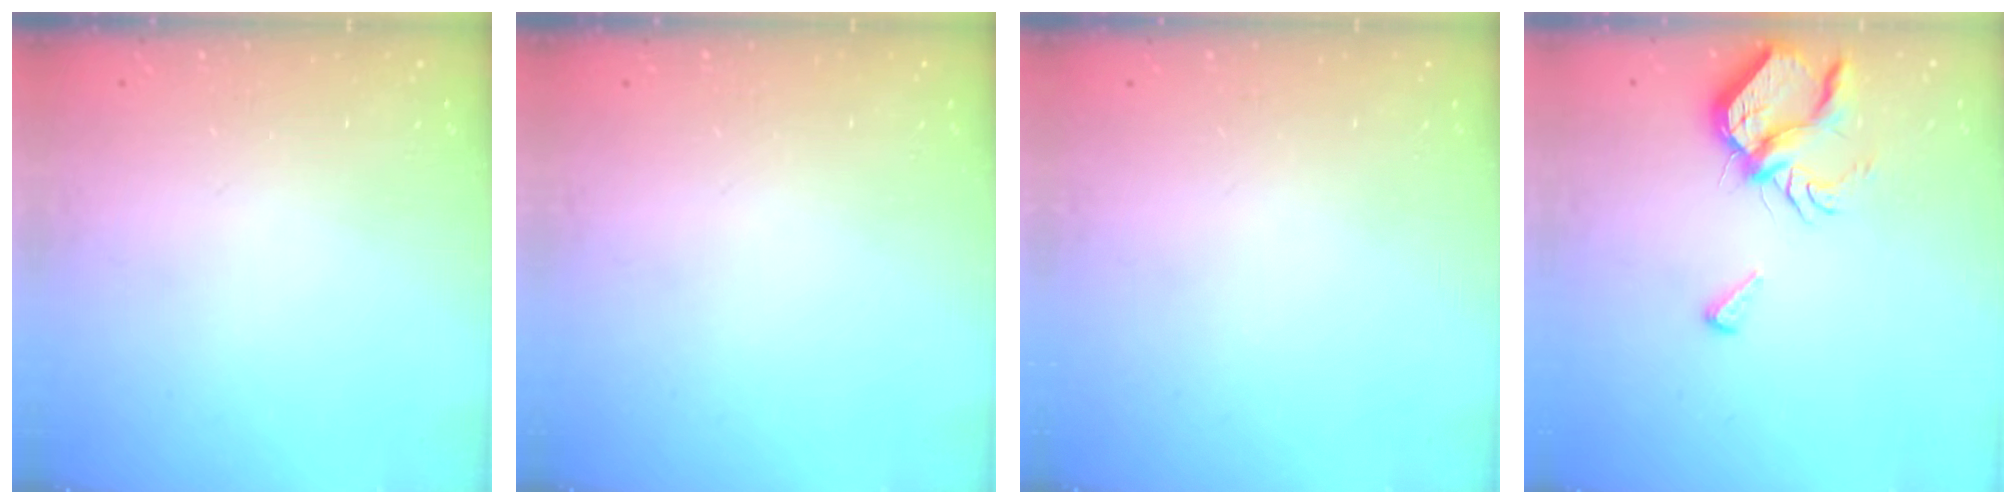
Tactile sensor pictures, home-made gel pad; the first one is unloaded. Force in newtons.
{"total": 0.0}
{"total": 0.0}
{"total": 6.8, "press": 6.8, "slide": 1.1}